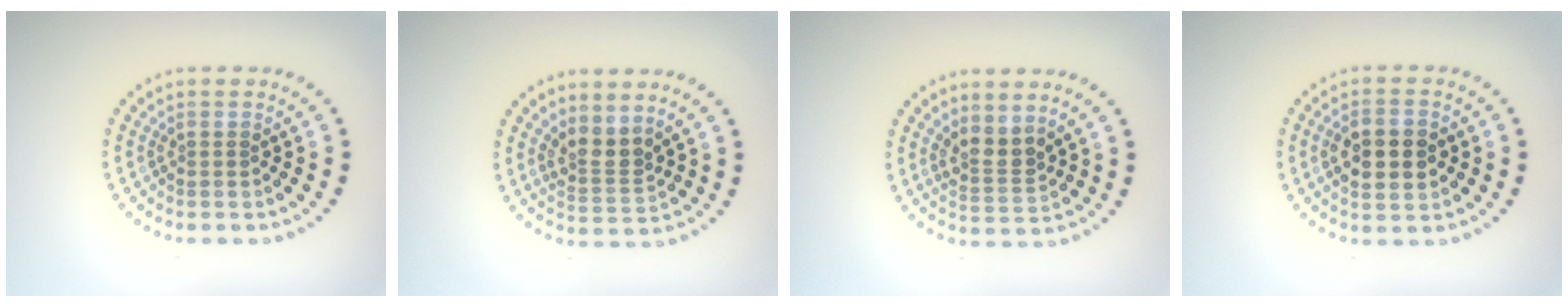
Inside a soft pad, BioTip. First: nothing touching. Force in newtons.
{"total": 2.6, "press": 2.0, "slide": 1.8}
{"total": 2.5, "press": 2.0, "slide": 1.6}
{"total": 4.4, "press": 4.4, "slide": 0.1}